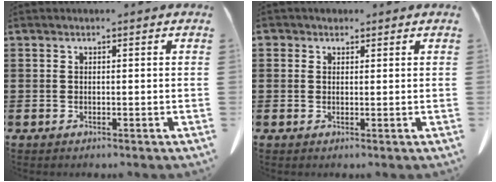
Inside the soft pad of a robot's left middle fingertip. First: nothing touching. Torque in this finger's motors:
{"motor_torque": [0.00, 0.00, 0.06, 0.01]}